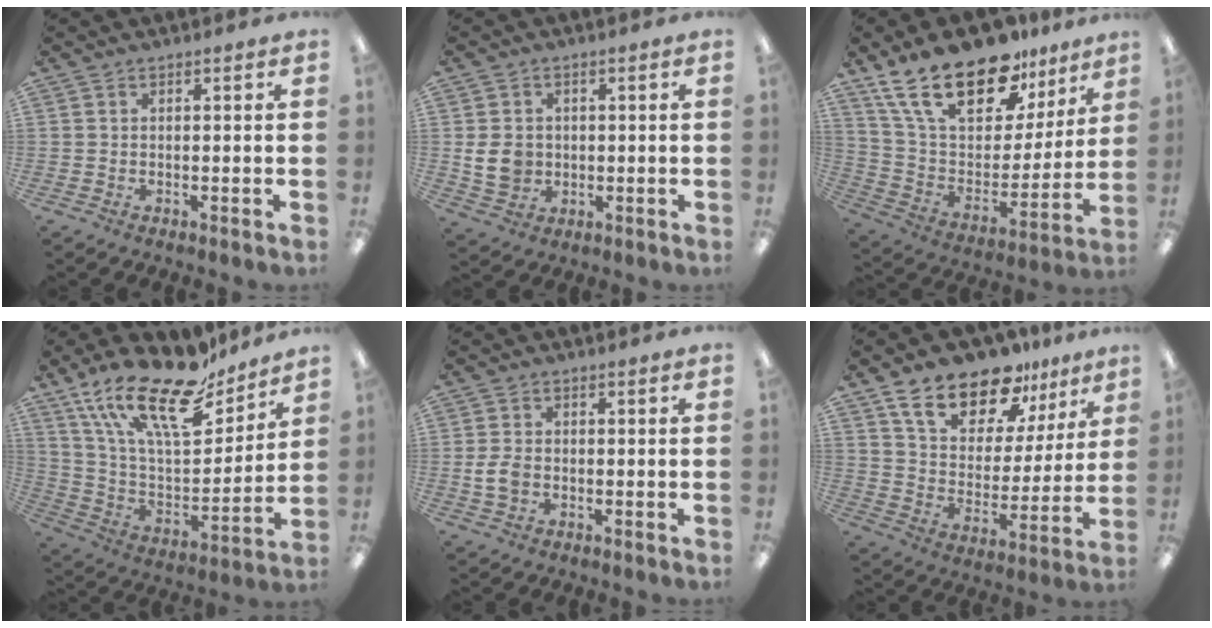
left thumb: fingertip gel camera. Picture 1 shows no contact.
{"total": 7.1, "force": [-0.1, 6.1, 3.6], "torque": [-0.075, 0.004, -0.001]}
{"total": 24.0, "force": [16.2, 11.2, 13.6], "torque": [-0.255, -0.097, 0.292]}
{"total": 24.1, "force": [16.5, 9.5, 14.8], "torque": [-0.269, -0.096, 0.289]}
{"total": 4.6, "force": [-0.8, 3.3, 3.1], "torque": [-0.067, 0.004, -0.016]}
{"total": 16.5, "force": [12.5, 7.9, 7.2], "torque": [-0.129, -0.080, 0.224]}